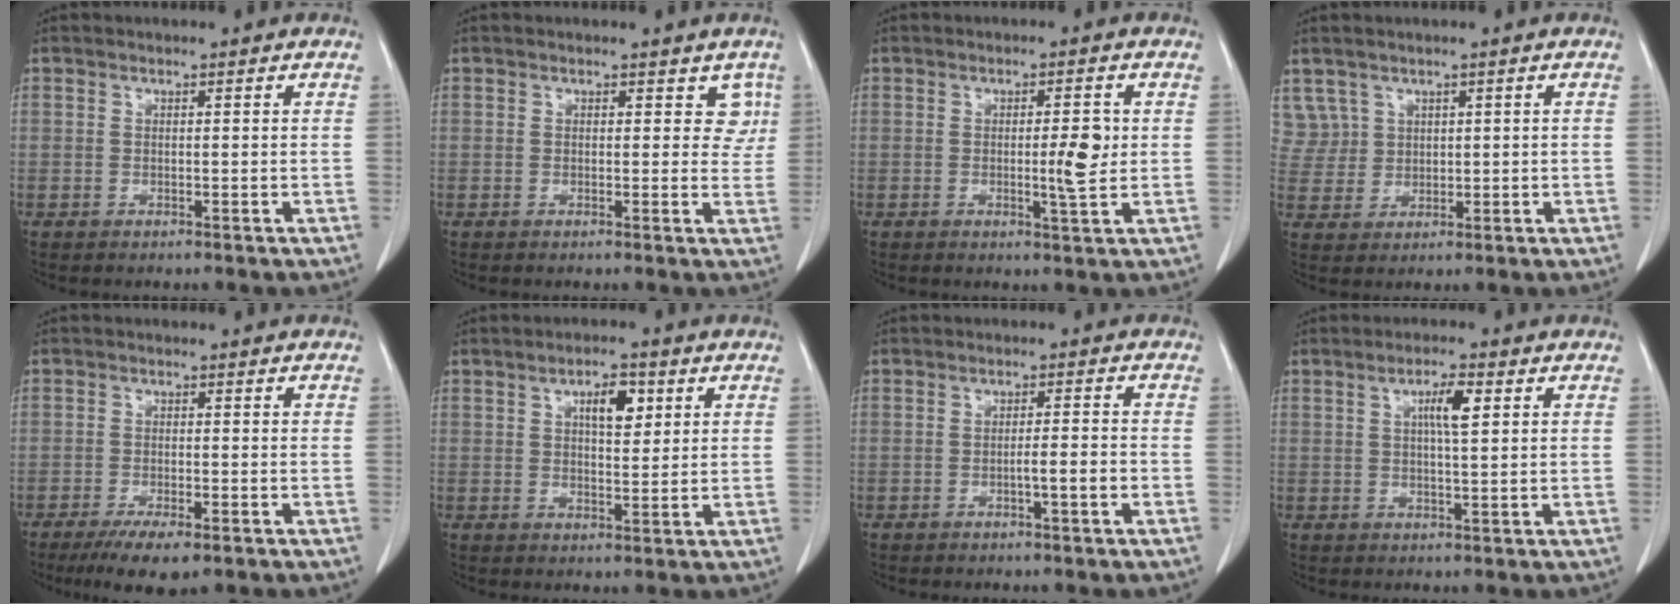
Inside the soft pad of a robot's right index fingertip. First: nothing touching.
{"total": 3.1, "force": [1.5, 2.2, 1.5], "torque": [0.008, 0.001, 0.009]}
{"total": 4.2, "force": [0.0, 0.5, 4.2], "torque": [-0.065, -0.002, 0.001]}
{"total": 4.7, "force": [2.5, 4.0, -0.4], "torque": [0.012, 0.010, 0.056]}
{"total": 6.4, "force": [-4.2, 1.5, 4.6], "torque": [-0.075, -0.014, -0.064]}
{"total": 5.1, "force": [2.0, 2.0, 4.3], "torque": [-0.069, 0.004, 0.033]}
{"total": 2.8, "force": [-1.1, 0.0, 2.6], "torque": [-0.040, 0.001, -0.020]}
{"total": 4.3, "force": [1.4, 0.5, 4.0], "torque": [-0.071, 0.001, 0.023]}